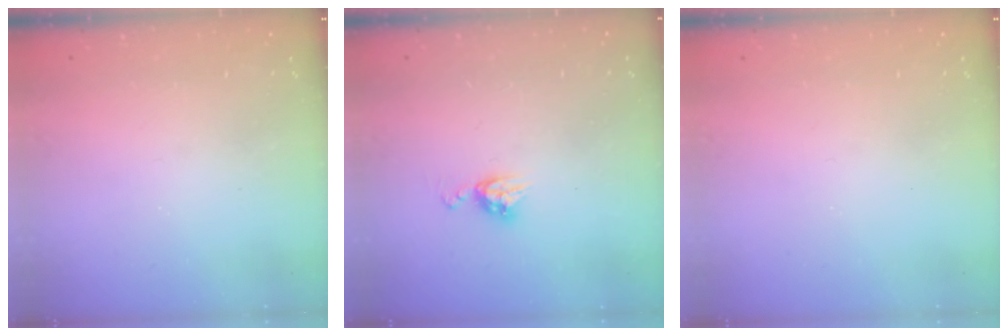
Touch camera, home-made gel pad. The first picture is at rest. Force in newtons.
{"total": 5.9, "press": 5.9, "slide": 0.5}
{"total": 0.0}